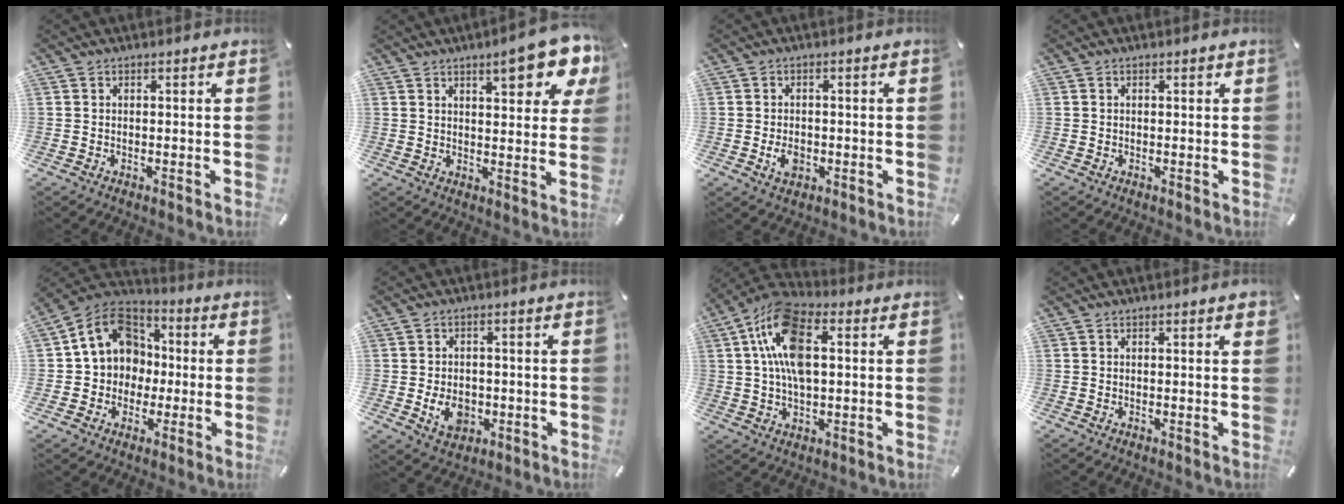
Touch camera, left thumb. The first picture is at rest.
{"total": 12.0, "force": [7.3, 4.1, 8.6], "torque": [-0.113, -0.034, 0.119]}
{"total": 3.8, "force": [-1.0, 2.7, 2.5], "torque": [-0.057, 0.000, -0.020]}
{"total": 0.6, "force": [0.1, 0.4, 0.4], "torque": [-0.008, 0.003, 0.001]}
{"total": 12.7, "force": [0.9, 11.9, 4.5], "torque": [-0.086, 0.006, 0.019]}
{"total": 6.8, "force": [-1.5, 5.2, 4.1], "torque": [-0.072, 0.000, -0.026]}
{"total": 14.0, "force": [3.2, 8.1, 11.0], "torque": [-0.233, 0.006, 0.056]}
{"total": 0.8, "force": [0.4, 0.2, 0.8], "torque": [-0.014, 0.002, 0.005]}